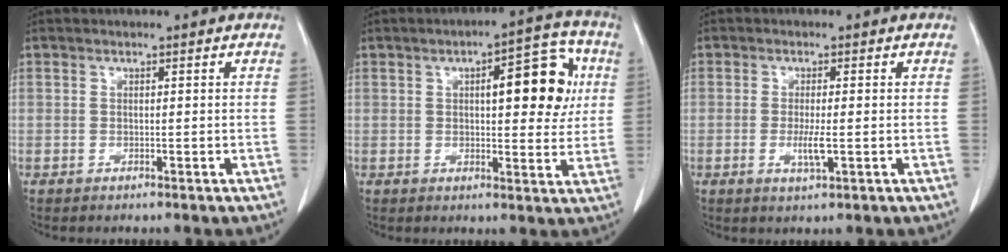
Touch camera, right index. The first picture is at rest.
{"total": 10.8, "force": [2.6, 3.6, 9.9], "torque": [-0.126, 0.025, 0.032]}
{"total": 3.1, "force": [-0.7, 0.4, 3.0], "torque": [-0.062, -0.006, -0.010]}